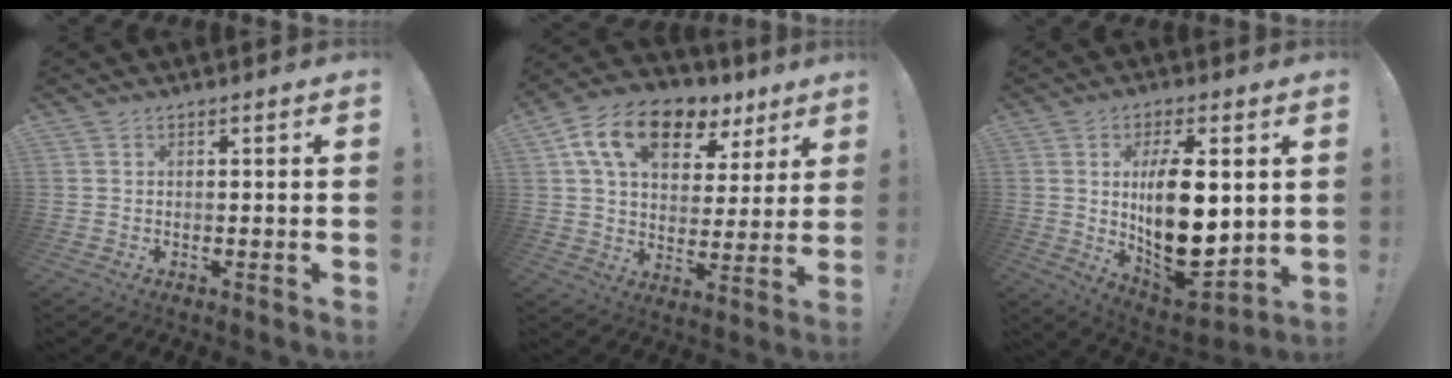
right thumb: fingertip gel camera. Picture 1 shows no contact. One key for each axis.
{"total": 16.3, "fx": 8.7, "fy": 9.8, "fz": 9.8, "tx": -0.161, "ty": -0.037, "tz": 0.156}
{"total": 18.3, "fx": 2.0, "fy": 8.4, "fz": 16.1, "tx": -0.262, "ty": -0.032, "tz": 0.042}